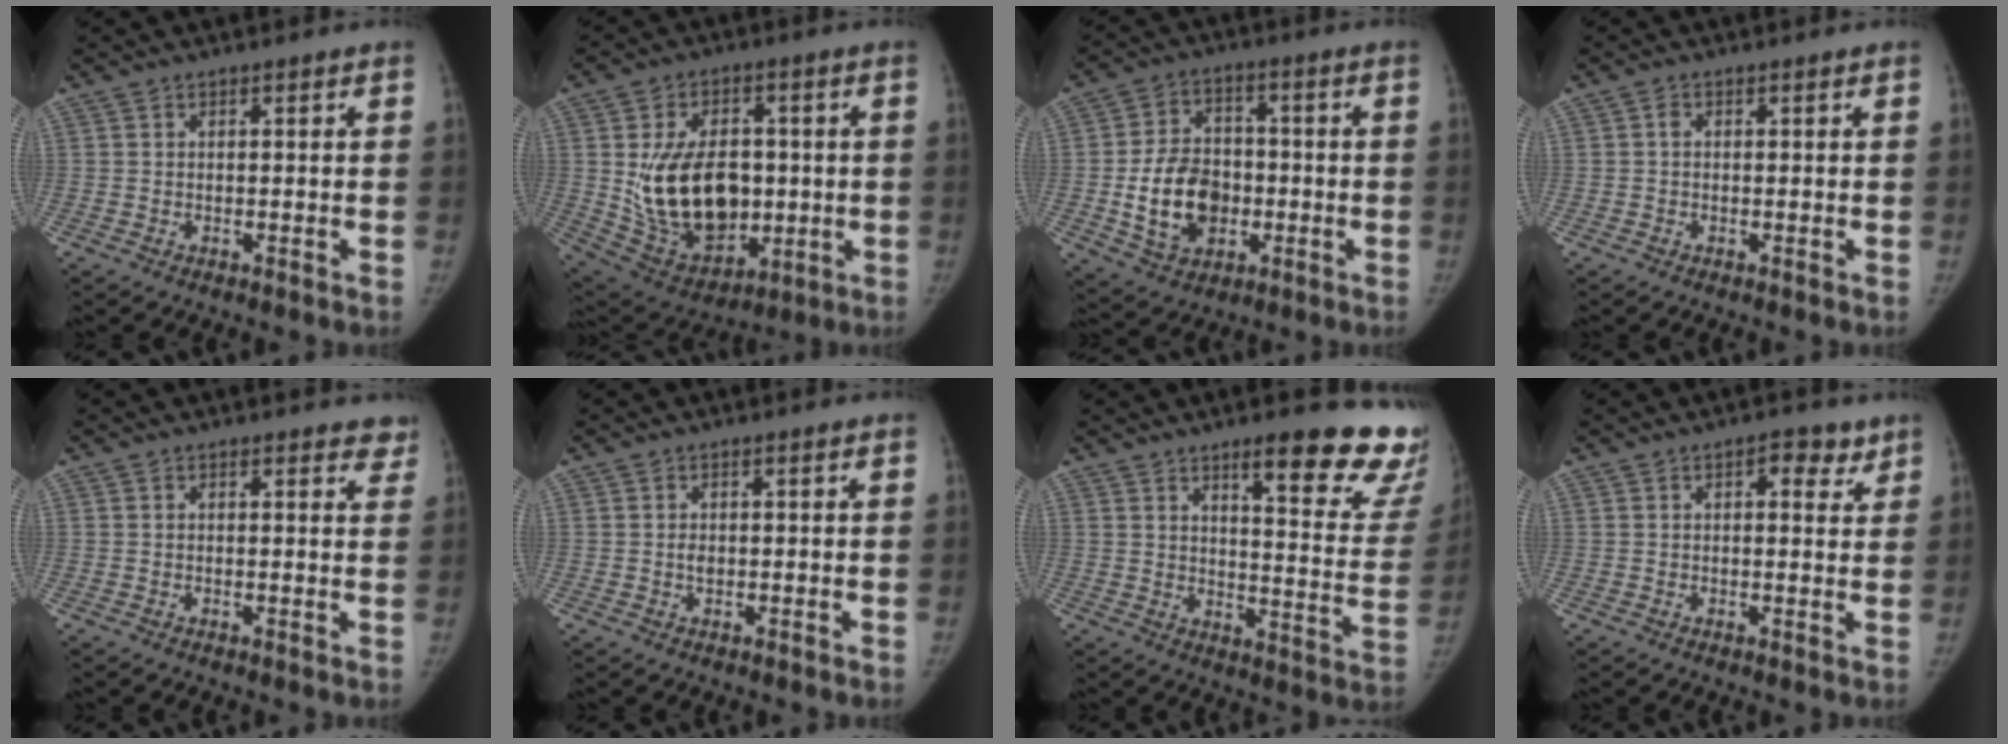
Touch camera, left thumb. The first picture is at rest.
{"total": 19.8, "force": [-0.1, 13.3, 14.7], "torque": [-0.208, -0.008, 0.026]}
{"total": 13.7, "force": [-2.4, 10.1, 8.9], "torque": [-0.126, 0.013, -0.035]}
{"total": 1.0, "force": [0.1, 0.8, 0.6], "torque": [-0.007, 0.002, -0.003]}
{"total": 4.3, "force": [3.8, 1.9, 0.8], "torque": [0.032, -0.017, 0.019]}
{"total": 1.3, "force": [-0.1, 0.9, 0.9], "torque": [-0.012, 0.001, 0.000]}
{"total": 21.4, "force": [14.7, 5.2, 14.6], "torque": [-0.143, -0.087, 0.182]}
{"total": 4.4, "force": [2.4, 2.3, 2.9], "torque": [-0.011, -0.007, 0.025]}